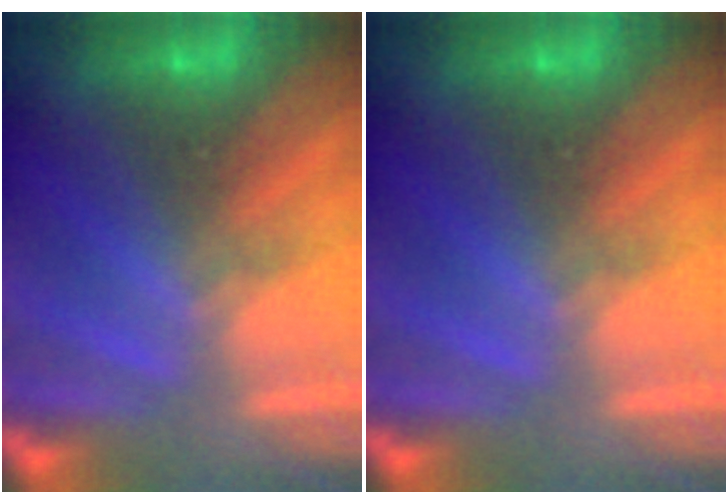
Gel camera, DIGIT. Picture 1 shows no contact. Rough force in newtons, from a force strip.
{"total": 0.0}